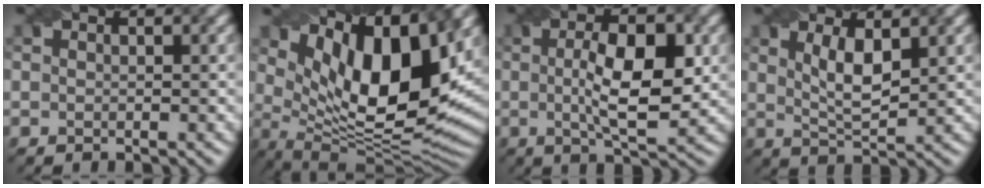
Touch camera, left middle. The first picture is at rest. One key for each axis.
{"total": 13.5, "fx": 5.5, "fy": 5.2, "fz": 11.2, "tx": -0.184, "ty": -0.008, "tz": 0.103}
{"total": 7.6, "fx": 0.3, "fy": 2.4, "fz": 7.2, "tx": -0.117, "ty": 0.004, "tz": 0.004}
{"total": 3.7, "fx": 1.3, "fy": 1.1, "fz": 3.2, "tx": -0.067, "ty": -0.005, "tz": 0.027}